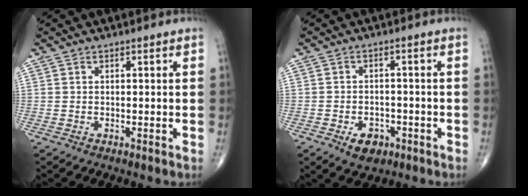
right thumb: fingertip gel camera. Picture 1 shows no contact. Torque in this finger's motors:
{"motor_torque": [-0.15, 0.19, 0.34, 0.01, 0.01]}